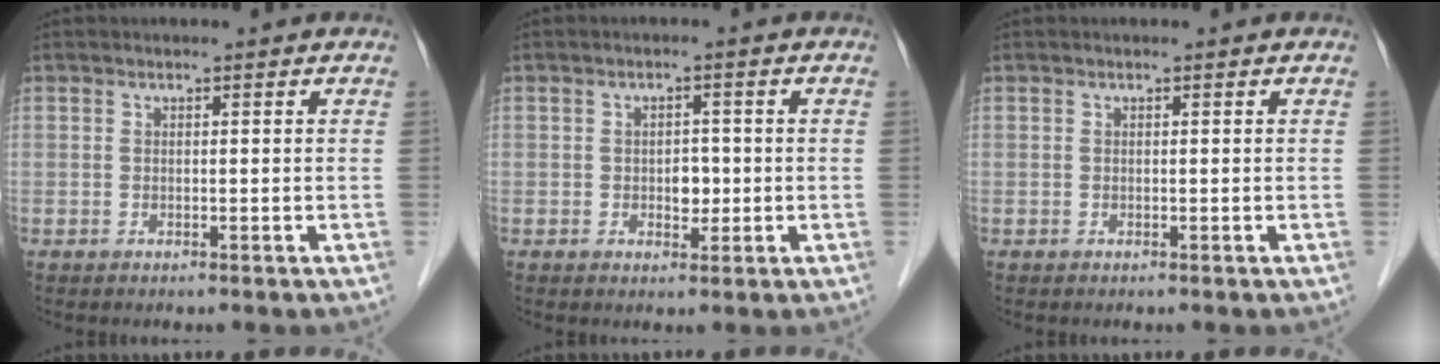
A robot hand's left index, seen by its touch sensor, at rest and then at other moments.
{"total": 2.6, "force": [-0.4, 1.7, 1.9], "torque": [-0.025, 0.003, -0.002]}
{"total": 0.0}